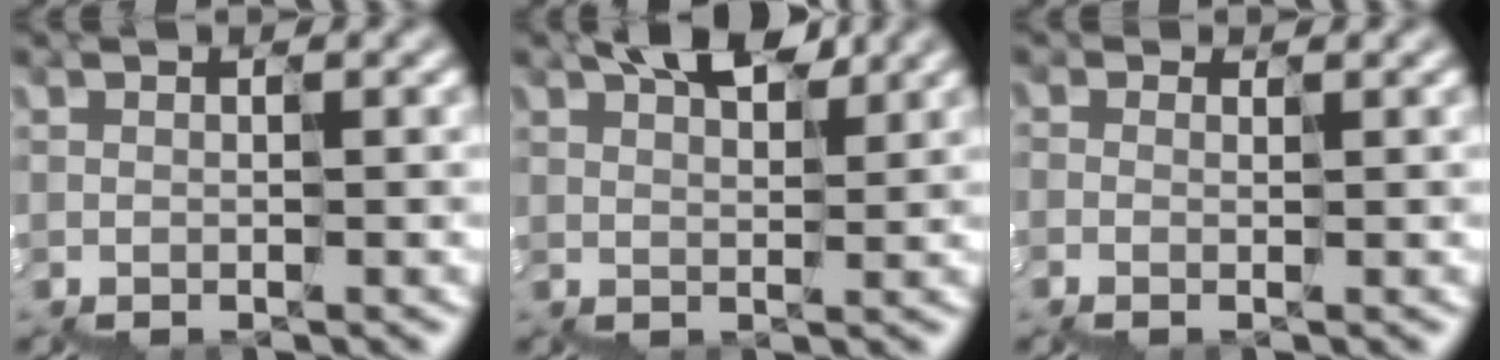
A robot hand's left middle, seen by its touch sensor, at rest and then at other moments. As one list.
[{"total": 3.3, "force": [2.8, 1.0, 1.2], "torque": [-0.031, 0.014, 0.043]}, {"total": 0.9, "force": [-0.3, -0.3, -0.7], "torque": [0.007, -0.008, -0.009]}]